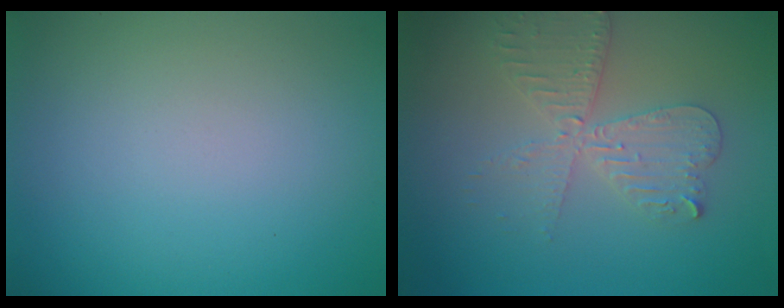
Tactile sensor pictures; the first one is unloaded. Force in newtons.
{"total": 4.0, "press": 3.4, "slide": 2.1}